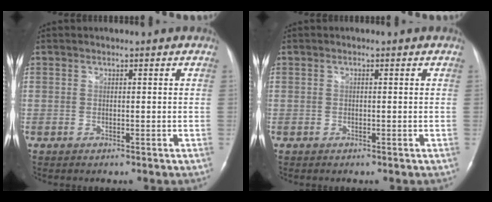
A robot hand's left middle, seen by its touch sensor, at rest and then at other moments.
{"total": 0.0}